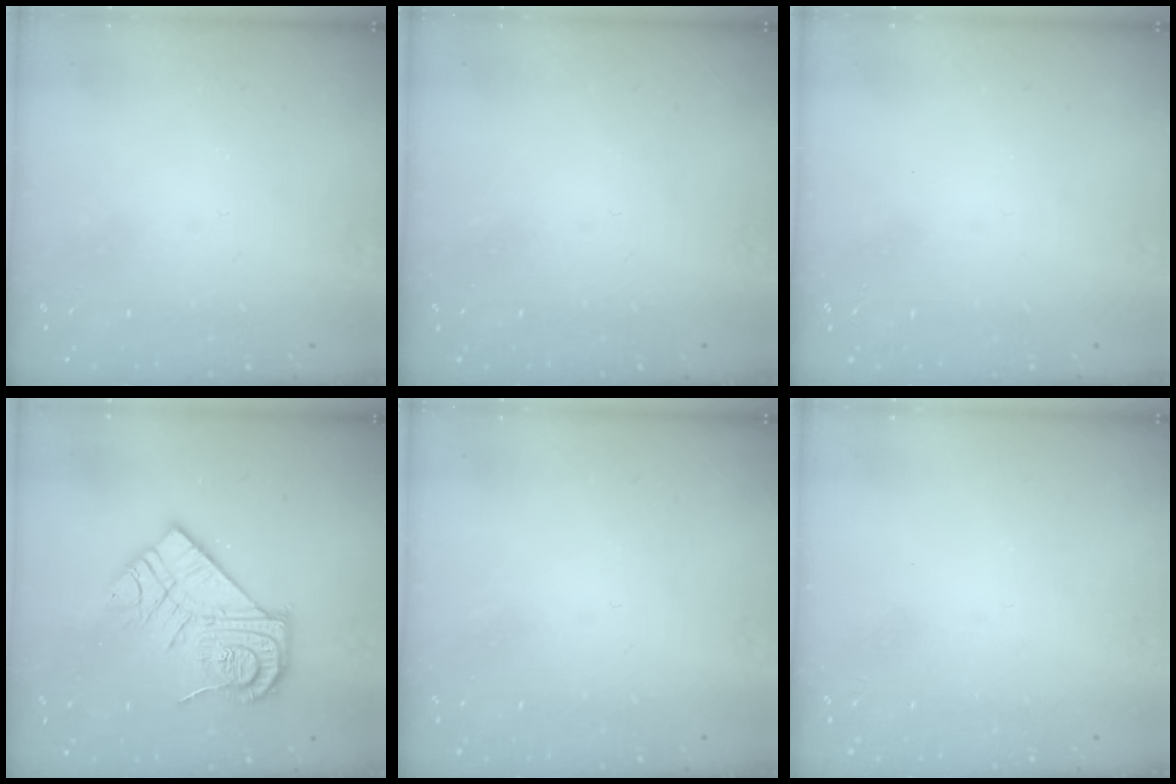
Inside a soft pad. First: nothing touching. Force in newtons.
{"total": 0.0}
{"total": 0.0}
{"total": 16.5, "press": 16.5, "slide": 1.2}
{"total": 0.0}
{"total": 0.0}